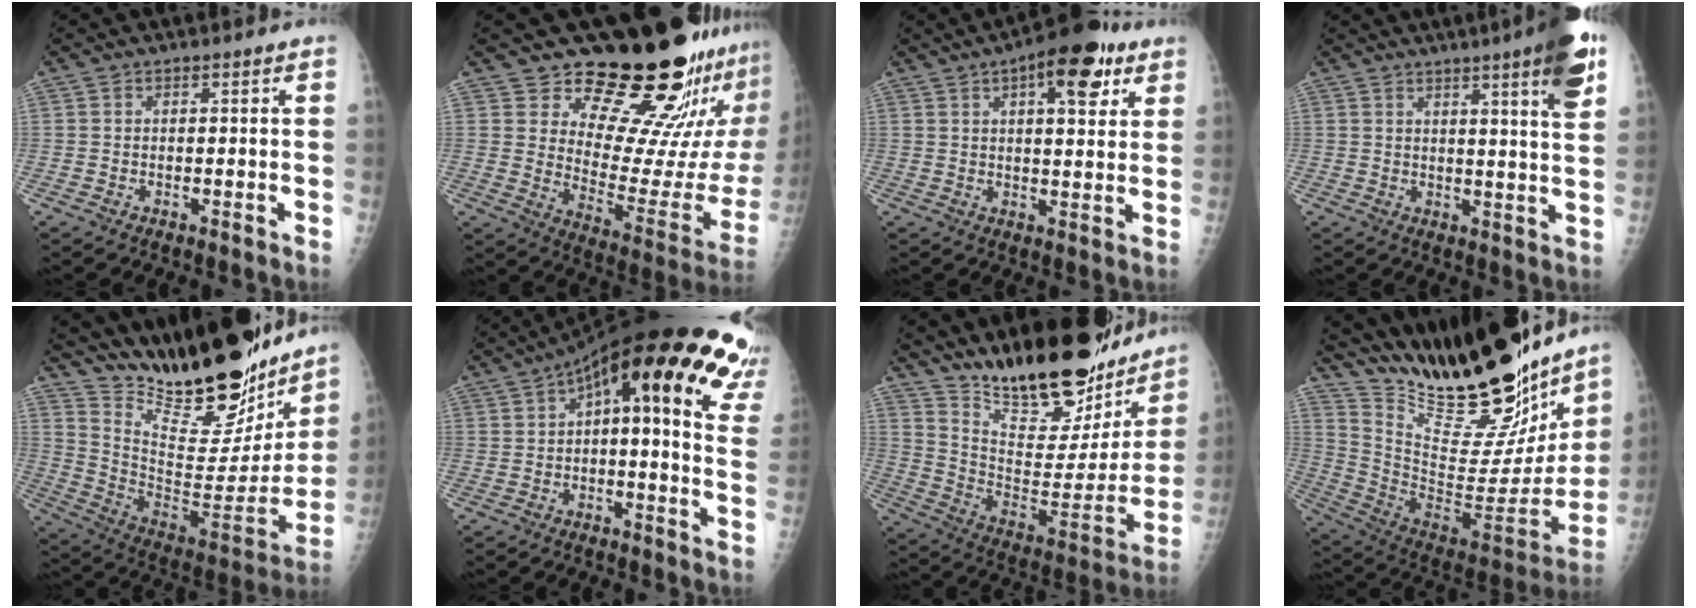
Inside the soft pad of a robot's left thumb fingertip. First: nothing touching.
{"total": 22.3, "force": [17.6, 7.1, 11.8], "torque": [-0.122, -0.154, 0.244]}
{"total": 12.8, "force": [6.3, 5.0, 10.0], "torque": [-0.110, -0.009, 0.082]}
{"total": 11.1, "force": [6.0, 0.6, 9.3], "torque": [-0.121, -0.026, 0.073]}
{"total": 30.8, "force": [24.5, 9.3, 16.3], "torque": [-0.232, -0.115, 0.377]}
{"total": 23.7, "force": [10.9, 7.4, 19.7], "torque": [-0.262, 0.030, 0.133]}
{"total": 27.2, "force": [21.5, 9.2, 13.8], "torque": [-0.184, -0.103, 0.330]}
{"total": 34.4, "force": [27.9, 9.3, 17.8], "torque": [-0.264, -0.138, 0.421]}